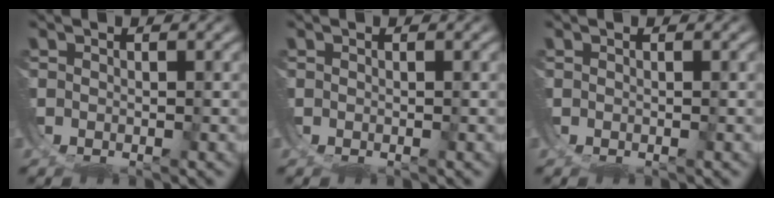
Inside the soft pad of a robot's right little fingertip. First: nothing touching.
{"total": 0.0}
{"total": 0.0}